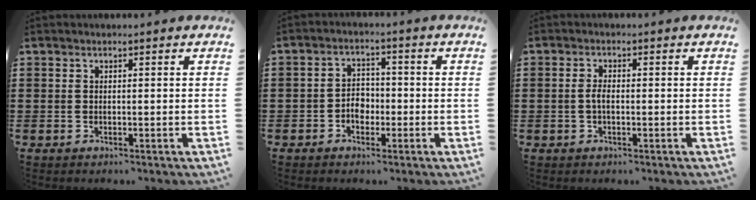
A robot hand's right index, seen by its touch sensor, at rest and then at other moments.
{"total": 3.5, "force": [-1.3, 2.6, 2.0], "torque": [-0.042, 0.006, -0.025]}
{"total": 1.9, "force": [-0.5, 0.7, 1.7], "torque": [-0.041, -0.003, -0.011]}